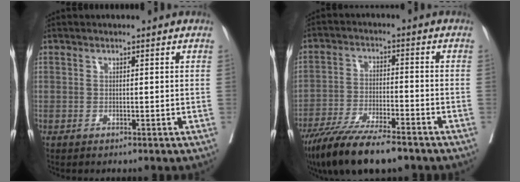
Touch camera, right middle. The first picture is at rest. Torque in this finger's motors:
{"motor_torque": [1.07, -1.07, 0.18, 0.06]}